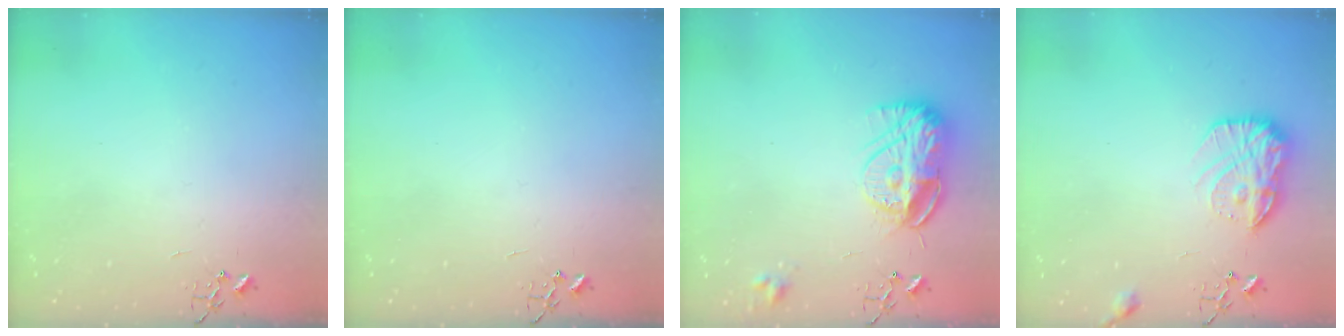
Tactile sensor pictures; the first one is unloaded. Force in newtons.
{"total": 0.0}
{"total": 12.6, "press": 12.6, "slide": 1.1}
{"total": 14.1, "press": 14.1, "slide": 0.8}